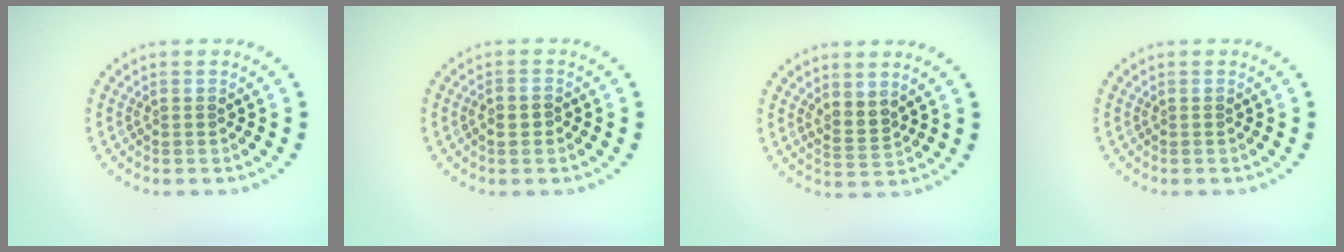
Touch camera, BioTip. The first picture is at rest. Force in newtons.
{"total": 1.6, "press": 1.4, "slide": 0.6}
{"total": 2.0, "press": 1.4, "slide": 1.5}
{"total": 0.0}